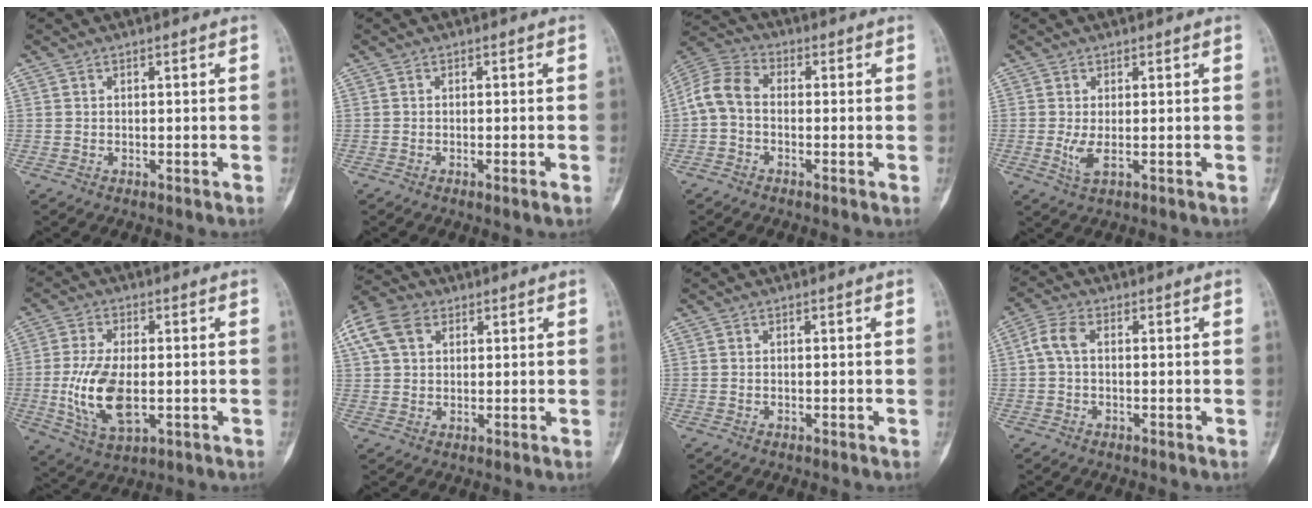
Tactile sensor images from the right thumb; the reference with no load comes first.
{"total": 1.3, "force": [-0.6, 0.0, 1.2], "torque": [-0.023, -0.003, -0.009]}
{"total": 7.6, "force": [-0.9, 5.1, 5.5], "torque": [-0.106, 0.025, -0.034]}
{"total": 2.7, "force": [-0.3, 0.7, 2.6], "torque": [-0.067, -0.011, -0.002]}
{"total": 12.2, "force": [-1.5, 6.2, 10.4], "torque": [-0.206, -0.008, -0.021]}
{"total": 11.6, "force": [4.8, 8.1, 6.7], "torque": [-0.141, 0.022, 0.087]}
{"total": 0.0}
{"total": 4.0, "force": [0.1, 2.2, 3.4], "torque": [-0.077, 0.010, -0.004]}